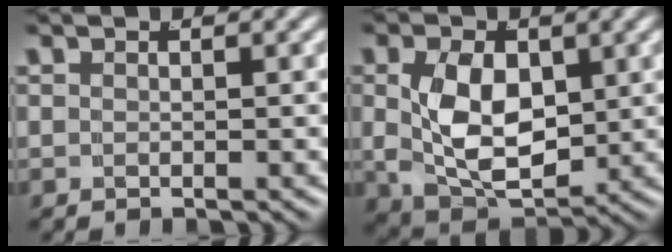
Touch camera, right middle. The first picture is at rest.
{"total": 8.3, "force": [-0.1, 5.6, 6.2], "torque": [-0.115, -0.023, 0.009]}